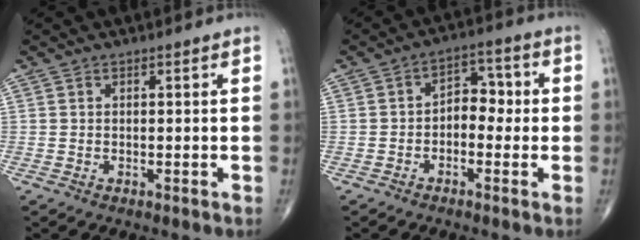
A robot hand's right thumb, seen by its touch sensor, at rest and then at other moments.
{"total": 5.7, "force": [-0.8, 3.9, 4.0], "torque": [-0.026, 0.028, -0.026]}